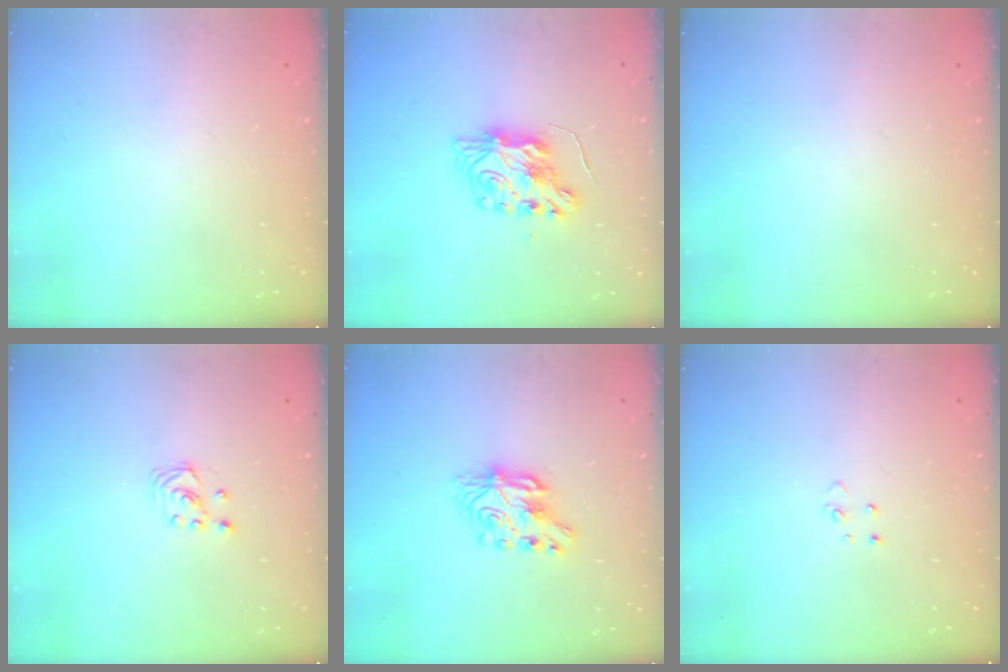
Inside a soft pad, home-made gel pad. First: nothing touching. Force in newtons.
{"total": 9.1, "press": 9.0, "slide": 0.8}
{"total": 0.0}
{"total": 1.8, "press": 1.8, "slide": 0.2}
{"total": 7.7, "press": 7.6, "slide": 0.7}
{"total": 2.6, "press": 2.6, "slide": 0.2}